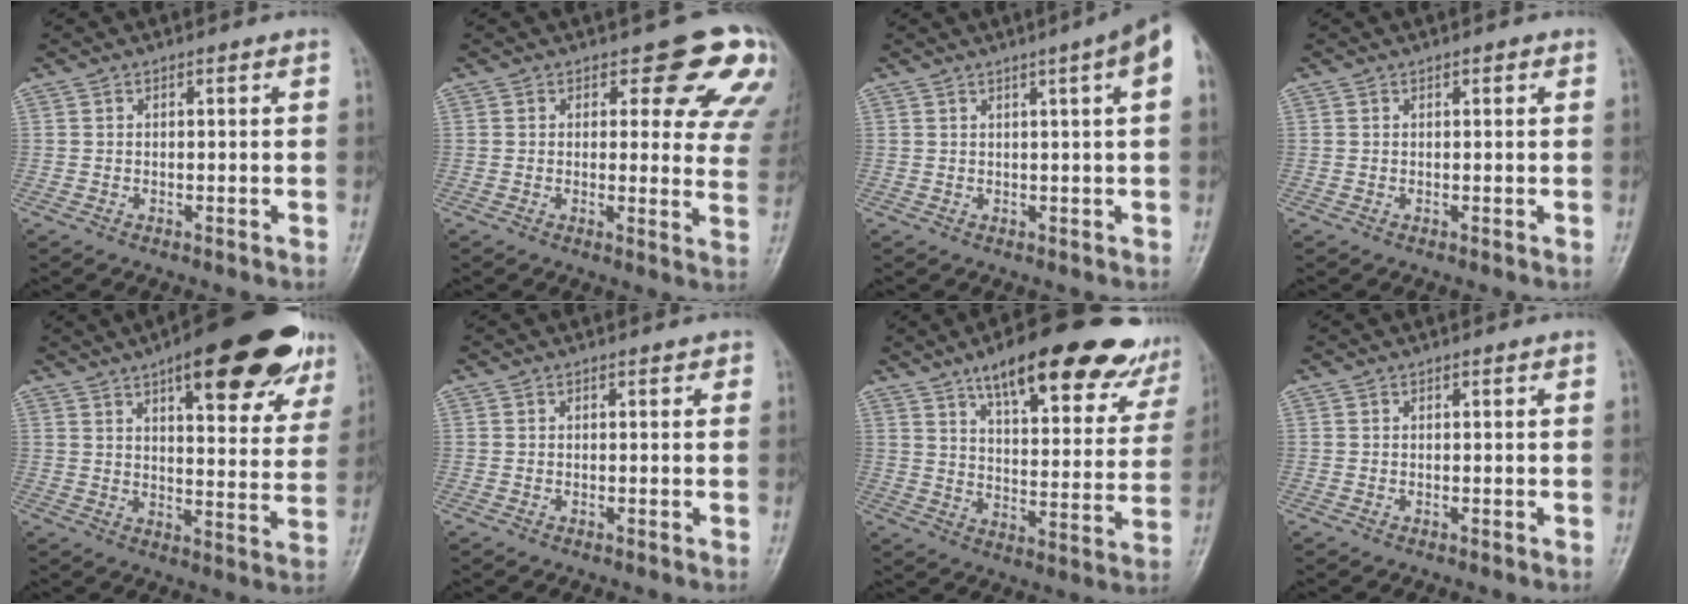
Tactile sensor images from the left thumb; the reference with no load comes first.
{"total": 12.2, "force": [8.5, 5.2, 7.0], "torque": [-0.018, -0.047, 0.072]}
{"total": 6.6, "force": [2.3, 0.0, 6.2], "torque": [-0.077, 0.012, 0.028]}
{"total": 0.8, "force": [0.4, 0.4, 0.6], "torque": [-0.002, 0.002, 0.003]}
{"total": 22.7, "force": [13.3, 7.7, 16.7], "torque": [-0.183, -0.030, 0.178]}
{"total": 0.5, "force": [0.2, 0.4, 0.3], "torque": [0.004, 0.002, -0.001]}
{"total": 23.8, "force": [16.4, 7.6, 15.5], "torque": [-0.170, -0.047, 0.225]}
{"total": 0.0}